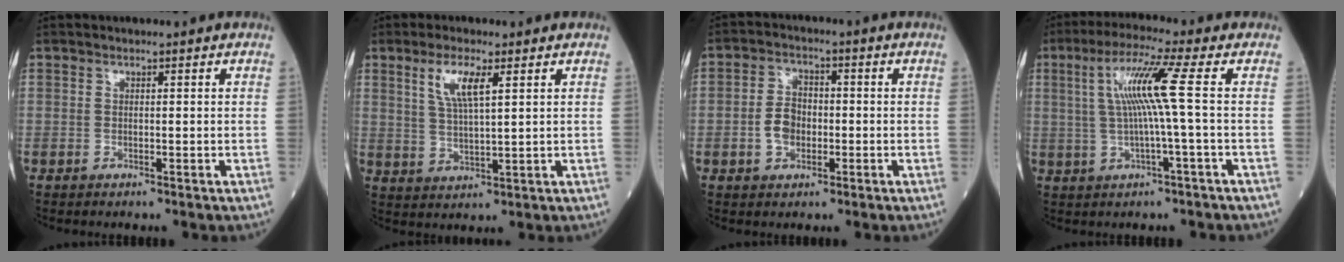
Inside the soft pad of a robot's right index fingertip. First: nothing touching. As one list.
[{"total": 6.3, "force": [2.7, 1.6, 5.4], "torque": [-0.113, 0.003, 0.056]}, {"total": 5.6, "force": [-1.4, 4.0, 3.8], "torque": [-0.085, 0.014, -0.024]}, {"total": 8.9, "force": [0.8, -0.8, 8.8], "torque": [-0.174, 0.014, 0.020]}]